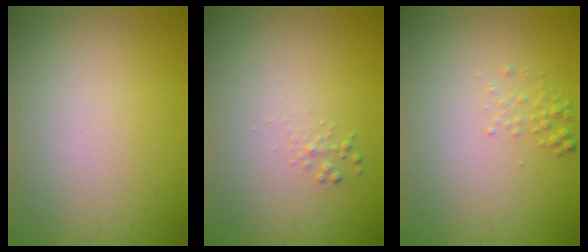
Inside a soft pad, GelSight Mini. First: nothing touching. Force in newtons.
{"total": 0.6, "press": 0.6, "slide": 0.0}
{"total": 1.0, "press": 1.0, "slide": 0.0}